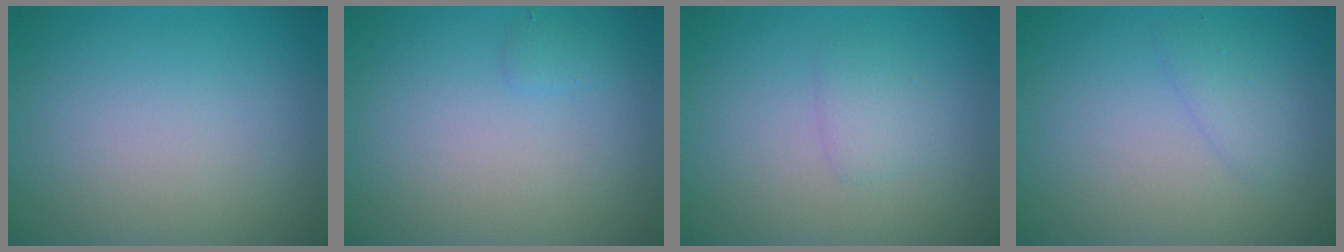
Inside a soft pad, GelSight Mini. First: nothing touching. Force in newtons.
{"total": 0.7, "press": 0.7, "slide": 0.1}
{"total": 1.3, "press": 1.3, "slide": 0.0}
{"total": 1.3, "press": 1.3, "slide": 0.1}